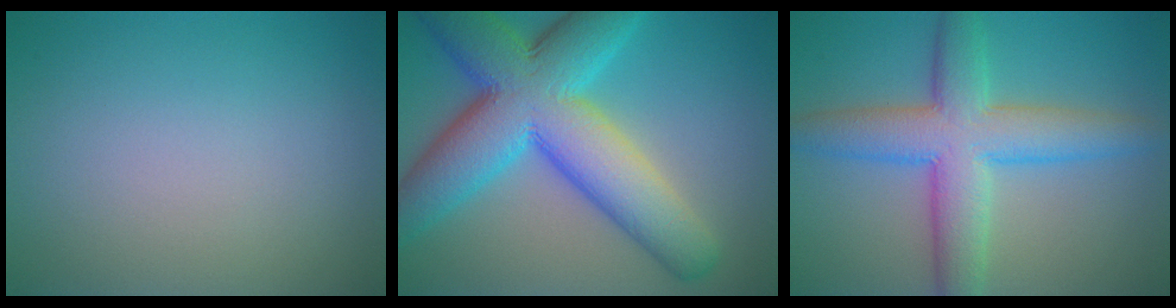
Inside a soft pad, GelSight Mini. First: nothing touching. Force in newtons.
{"total": 12.9, "press": 12.9, "slide": 0.4}
{"total": 7.4, "press": 7.4, "slide": 0.1}